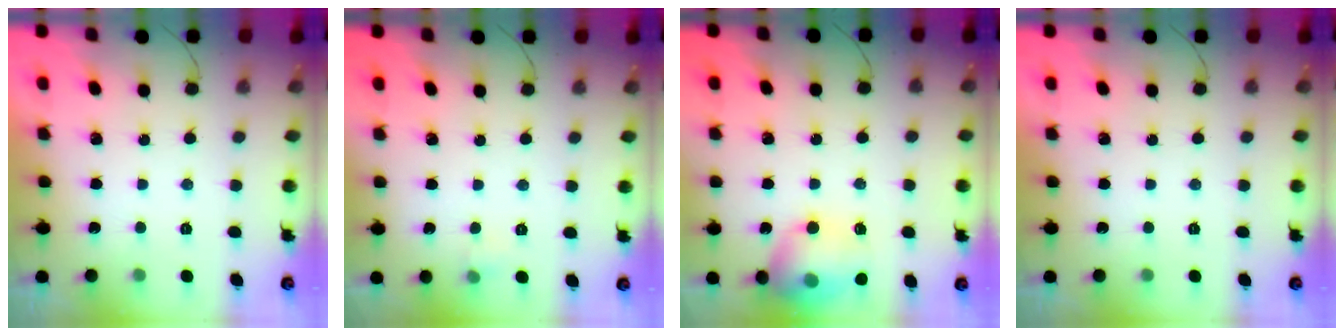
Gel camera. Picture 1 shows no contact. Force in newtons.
{"total": 3.6, "press": 3.3, "slide": 1.3}
{"total": 15.4, "press": 15.3, "slide": 1.5}
{"total": 0.0}